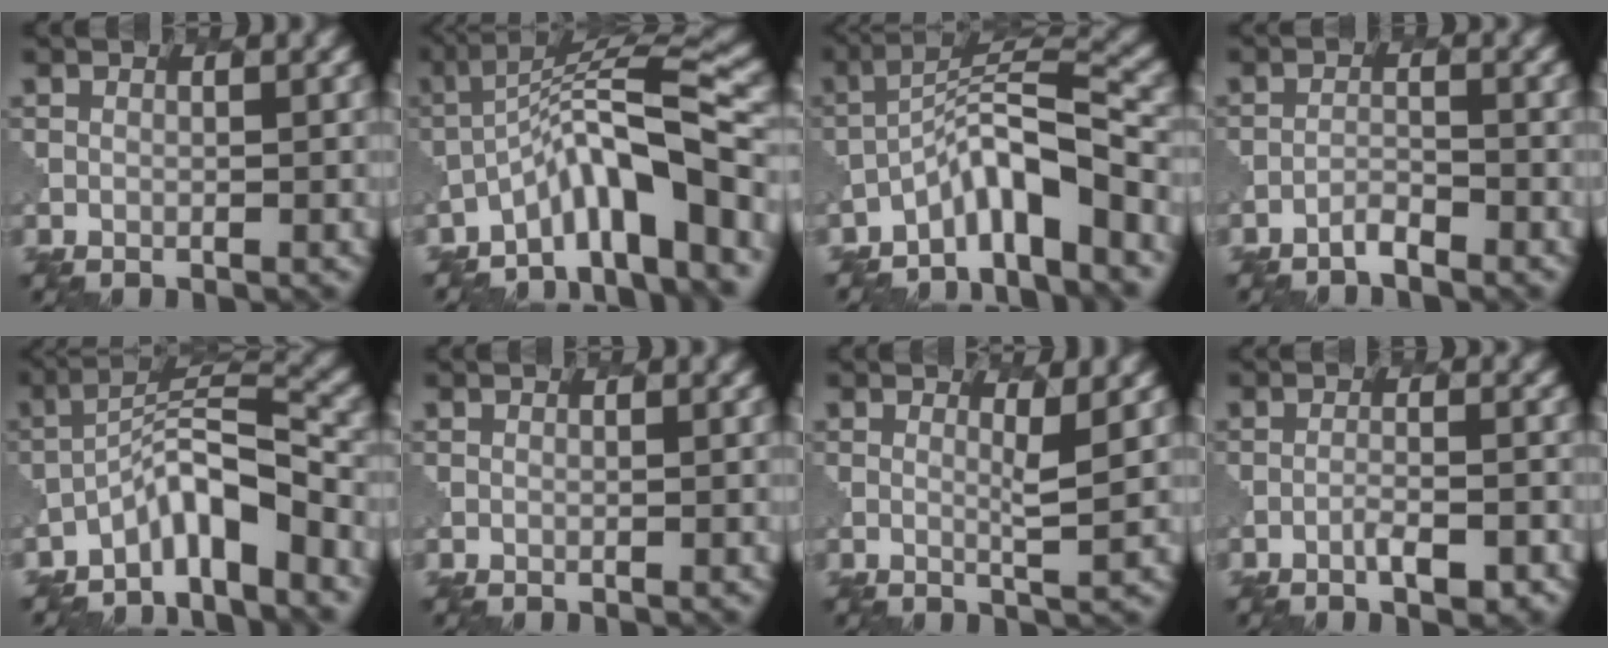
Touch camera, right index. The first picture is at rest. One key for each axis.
{"total": 8.3, "fx": -4.7, "fy": 1.6, "fz": 6.6, "tx": -0.099, "ty": 0.017, "tz": -0.081}
{"total": 6.5, "fx": -4.2, "fy": 1.4, "fz": 4.8, "tx": -0.075, "ty": 0.014, "tz": -0.078}
{"total": 1.2, "fx": -1.2, "fy": 0.1, "fz": 0.3, "tx": -0.002, "ty": 0.004, "tz": -0.023}
{"total": 5.8, "fx": -3.9, "fy": 1.4, "fz": 4.1, "tx": -0.065, "ty": 0.012, "tz": -0.073}
{"total": 0.0}
{"total": 2.0, "fx": 0.9, "fy": 0.3, "fz": 1.8, "tx": -0.031, "ty": -0.003, "tz": 0.012}
{"total": 2.4, "fx": -1.3, "fy": 0.5, "fz": 1.9, "tx": -0.033, "ty": 0.003, "tz": -0.022}